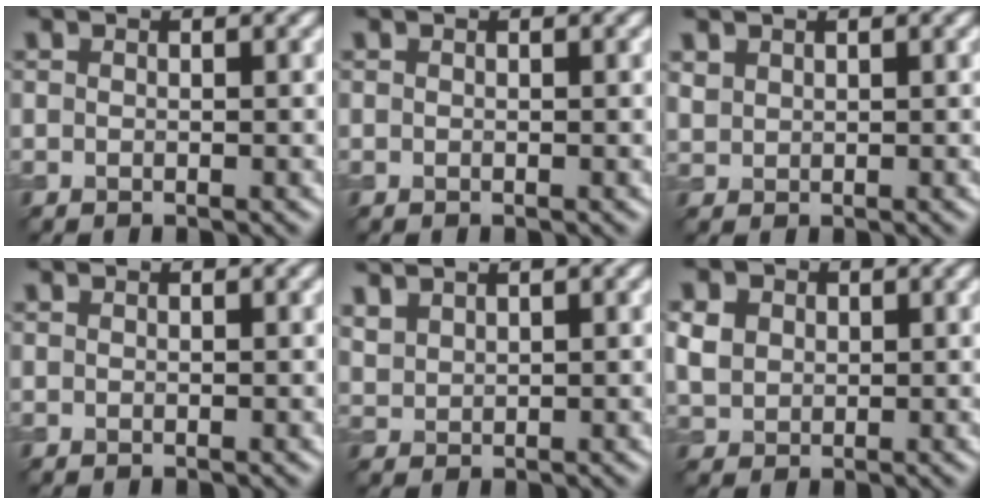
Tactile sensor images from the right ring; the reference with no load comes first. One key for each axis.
{"total": 0.0}
{"total": 1.2, "fx": 0.9, "fy": 0.7, "fz": 0.2, "tx": -0.008, "ty": 0.000, "tz": 0.023}
{"total": 0.0}
{"total": 1.7, "fx": 1.6, "fy": 0.6, "fz": 0.4, "tx": -0.016, "ty": 0.006, "tz": 0.040}
{"total": 3.5, "fx": 1.0, "fy": 2.9, "fz": 1.7, "tx": -0.053, "ty": 0.009, "tz": 0.017}